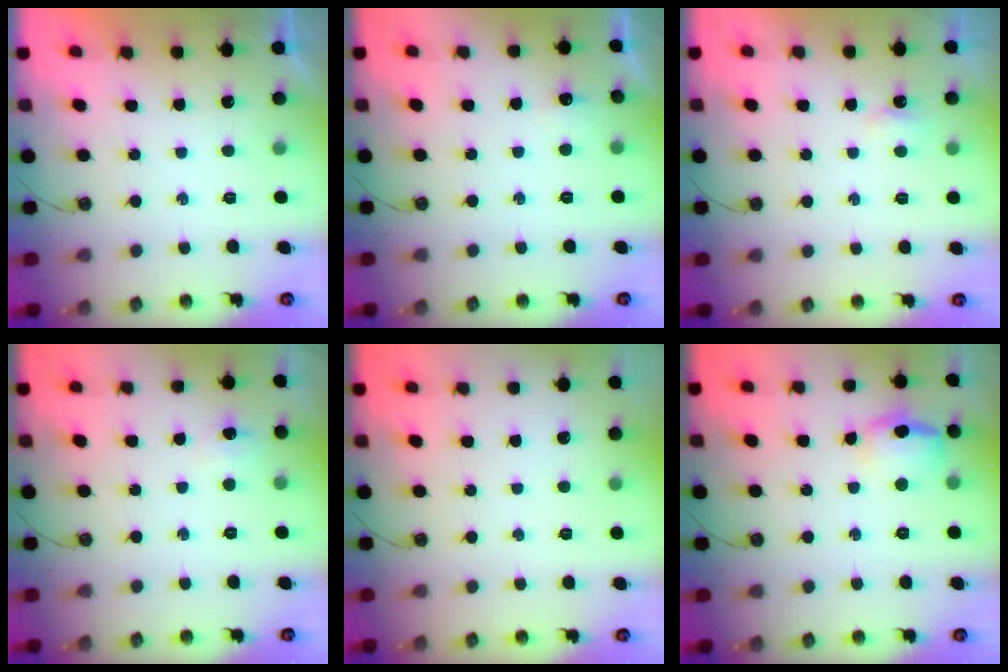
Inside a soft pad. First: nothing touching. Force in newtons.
{"total": 5.1, "press": 3.9, "slide": 3.3}
{"total": 2.7, "press": 2.6, "slide": 0.5}
{"total": 3.8, "press": 3.8, "slide": 0.5}
{"total": 0.0}
{"total": 11.5, "press": 11.4, "slide": 1.6}